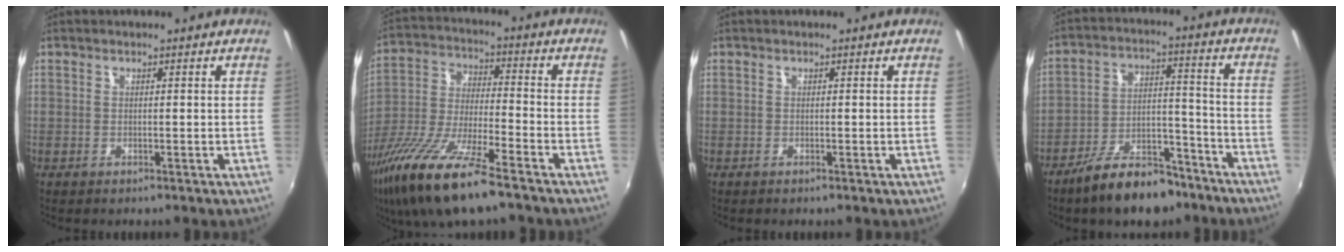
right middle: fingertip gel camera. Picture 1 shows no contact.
{"total": 17.5, "force": [-11.6, 3.2, 12.7], "torque": [-0.267, -0.040, -0.220]}
{"total": 0.0}
{"total": 13.2, "force": [-9.8, 5.6, 6.9], "torque": [-0.128, 0.019, -0.150]}